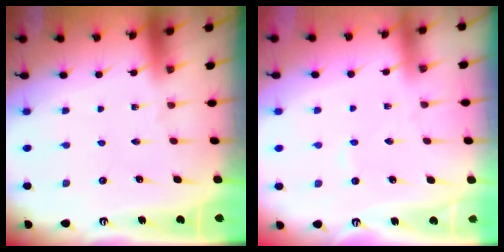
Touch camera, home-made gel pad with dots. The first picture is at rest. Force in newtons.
{"total": 2.7, "press": 2.7, "slide": 0.4}